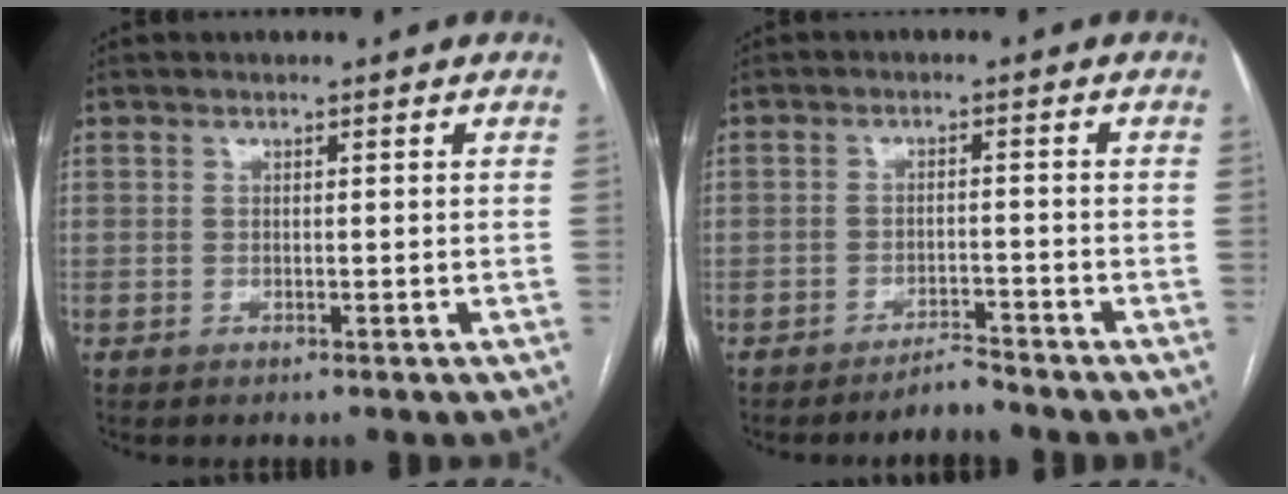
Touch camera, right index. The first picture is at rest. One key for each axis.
{"total": 2.7, "fx": -2.7, "fy": 0.2, "fz": 0.5, "tx": -0.003, "ty": -0.006, "tz": -0.045}